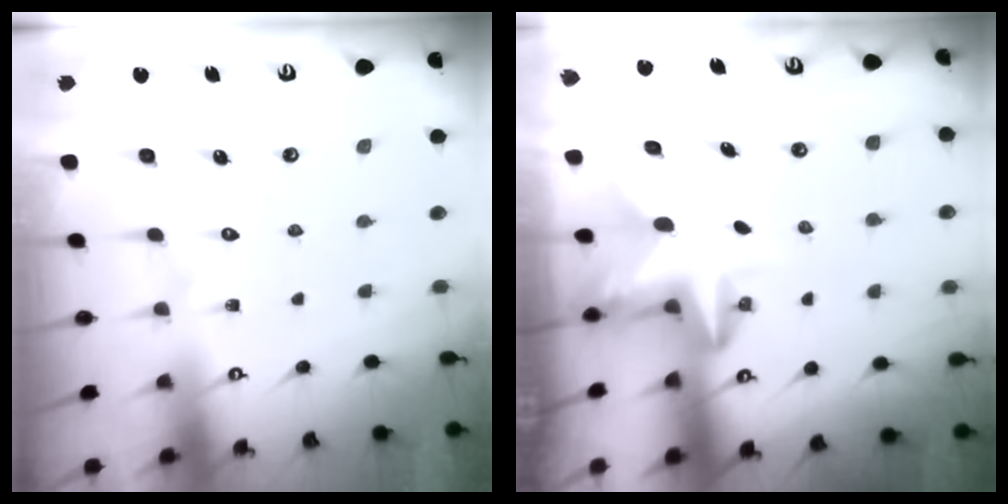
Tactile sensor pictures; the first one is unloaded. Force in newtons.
{"total": 2.5, "press": 2.5, "slide": 0.5}